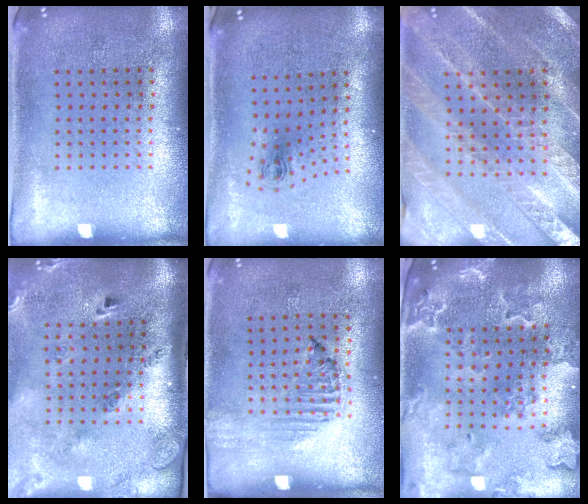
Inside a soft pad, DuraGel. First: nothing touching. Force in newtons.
{"total": 0.9, "press": 0.4, "slide": 0.8}
{"total": 2.4, "press": 2.4, "slide": 0.4}
{"total": 2.9, "press": 2.0, "slide": 2.1}
{"total": 1.2, "press": 1.2, "slide": 0.2}
{"total": 2.0, "press": 2.0, "slide": 0.2}